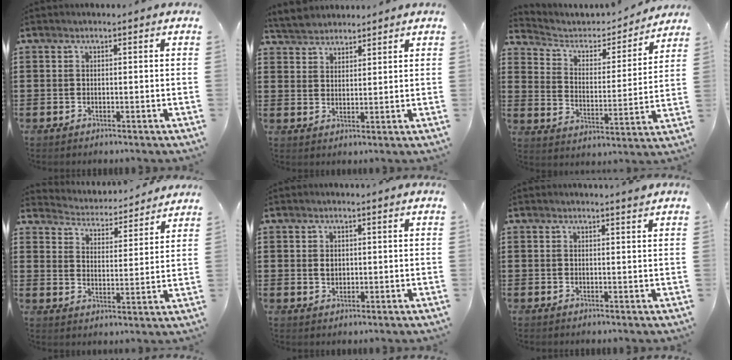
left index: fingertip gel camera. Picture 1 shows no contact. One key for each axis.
{"total": 3.8, "fx": 3.7, "fy": 1.0, "fz": 0.1, "tx": -0.017, "ty": -0.004, "tz": 0.069}
{"total": 3.6, "fx": 3.0, "fy": 1.8, "fz": 0.8, "tx": -0.038, "ty": -0.019, "tz": 0.042}
{"total": 3.8, "fx": 3.8, "fy": 0.1, "fz": -0.4, "tx": -0.018, "ty": -0.036, "tz": 0.059}
{"total": 1.6, "fx": 0.4, "fy": 1.2, "fz": 1.0, "tx": -0.023, "ty": 0.006, "tz": 0.007}
{"total": 1.1, "fx": 1.0, "fy": -0.2, "fz": 0.4, "tx": -0.008, "ty": -0.003, "tz": 0.019}